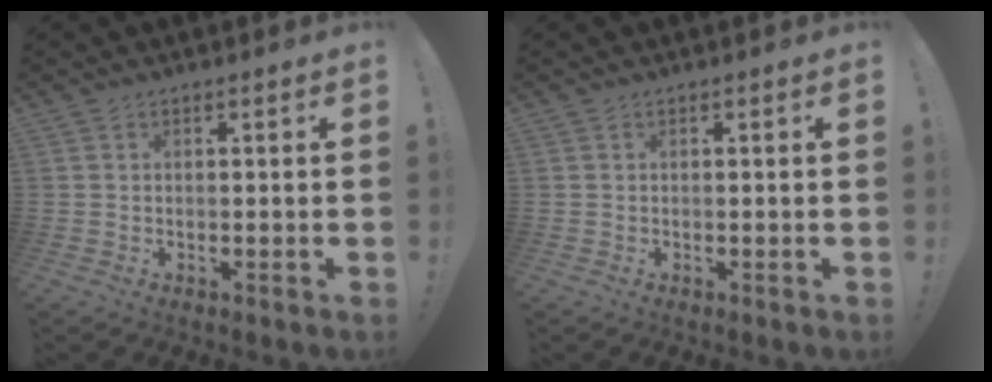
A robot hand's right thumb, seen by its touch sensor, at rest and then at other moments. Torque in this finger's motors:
{"motor_torque": [0.00, 0.00, -0.04, 0.04, 0.02]}